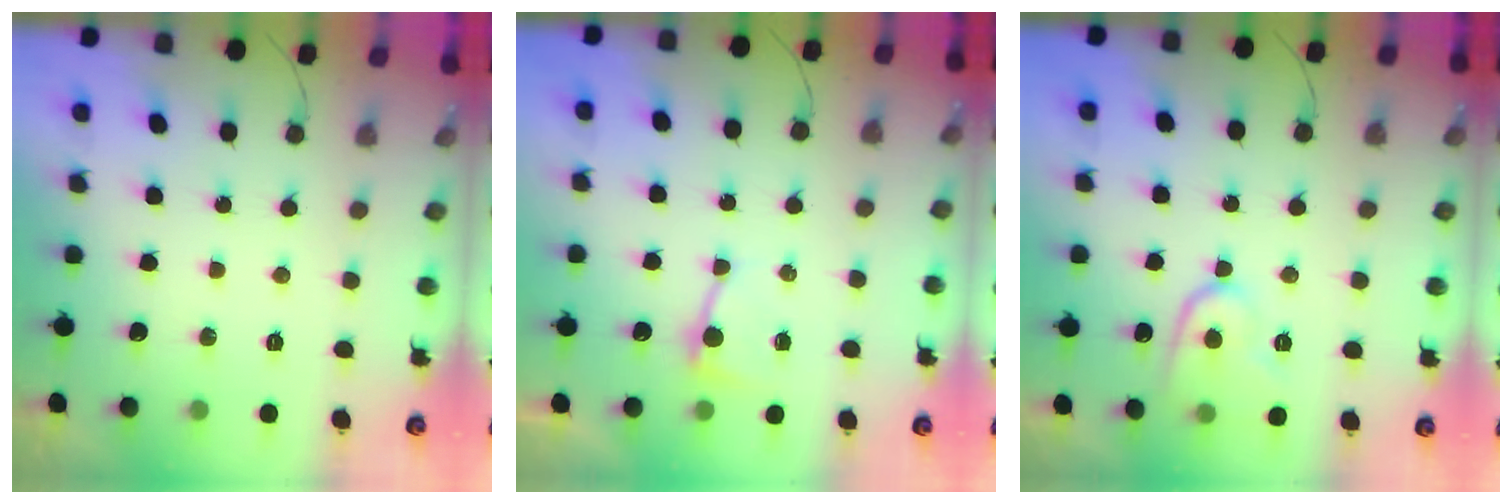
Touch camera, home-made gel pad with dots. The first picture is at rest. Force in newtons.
{"total": 3.7, "press": 3.7, "slide": 0.5}
{"total": 9.9, "press": 9.9, "slide": 0.9}